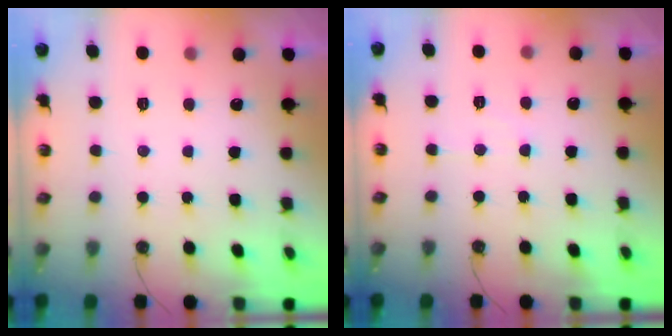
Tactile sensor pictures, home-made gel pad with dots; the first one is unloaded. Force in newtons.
{"total": 5.5, "press": 5.5, "slide": 0.8}